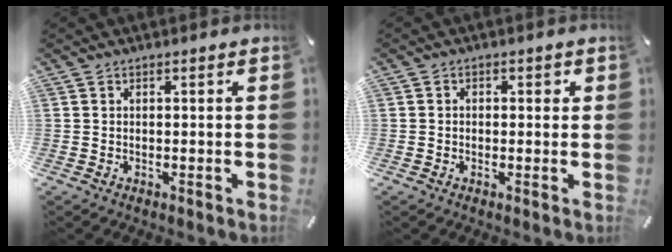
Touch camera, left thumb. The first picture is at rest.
{"total": 1.7, "force": [-0.4, 1.4, 0.8], "torque": [-0.008, 0.005, -0.012]}